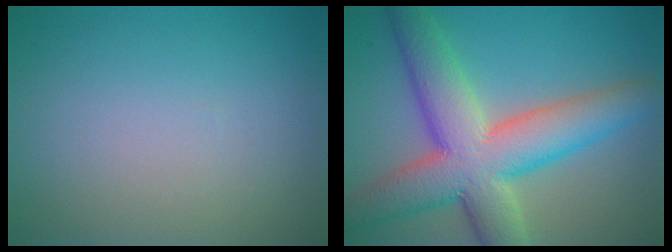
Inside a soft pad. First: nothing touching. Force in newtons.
{"total": 10.4, "press": 10.4, "slide": 0.5}